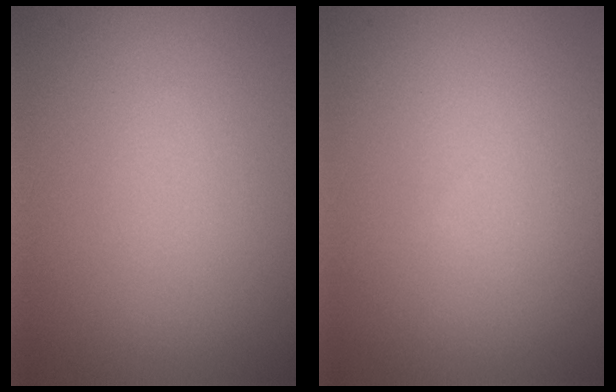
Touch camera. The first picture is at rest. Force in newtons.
{"total": 0.0}